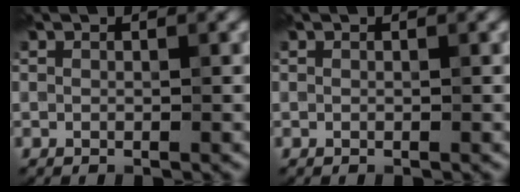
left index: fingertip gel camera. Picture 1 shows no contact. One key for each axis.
{"total": 0.0}